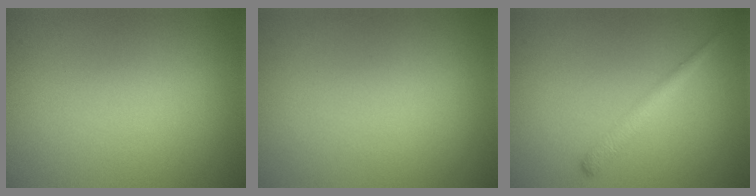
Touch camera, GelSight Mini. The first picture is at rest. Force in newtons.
{"total": 0.0}
{"total": 1.8, "press": 1.8, "slide": 0.1}